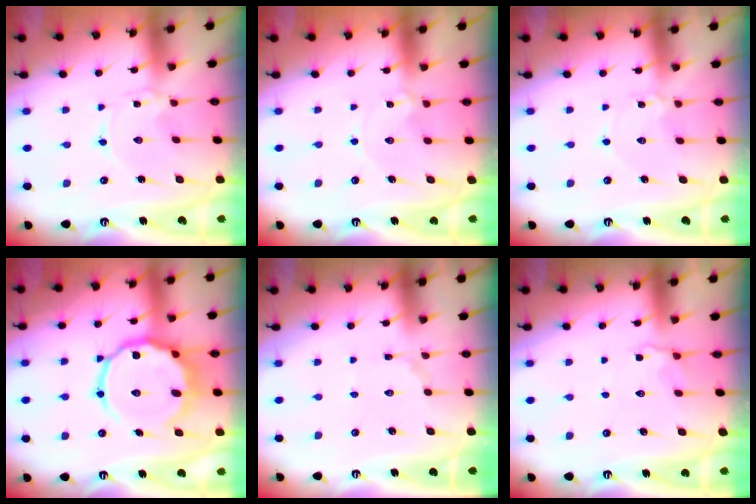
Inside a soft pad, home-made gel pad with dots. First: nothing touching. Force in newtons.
{"total": 1.2, "press": 1.2, "slide": 0.1}
{"total": 2.4, "press": 2.4, "slide": 0.3}
{"total": 16.1, "press": 16.0, "slide": 1.5}
{"total": 3.1, "press": 3.1, "slide": 0.3}
{"total": 2.8, "press": 2.6, "slide": 1.2}